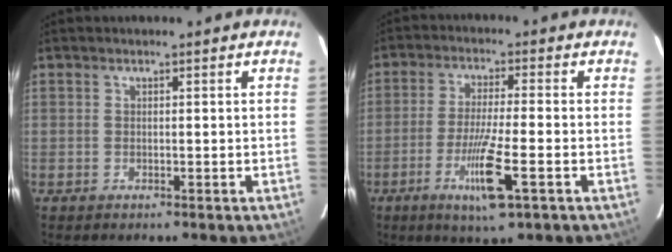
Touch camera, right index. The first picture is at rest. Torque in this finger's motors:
{"motor_torque": [0.32, -0.26, 0.40, 0.10]}